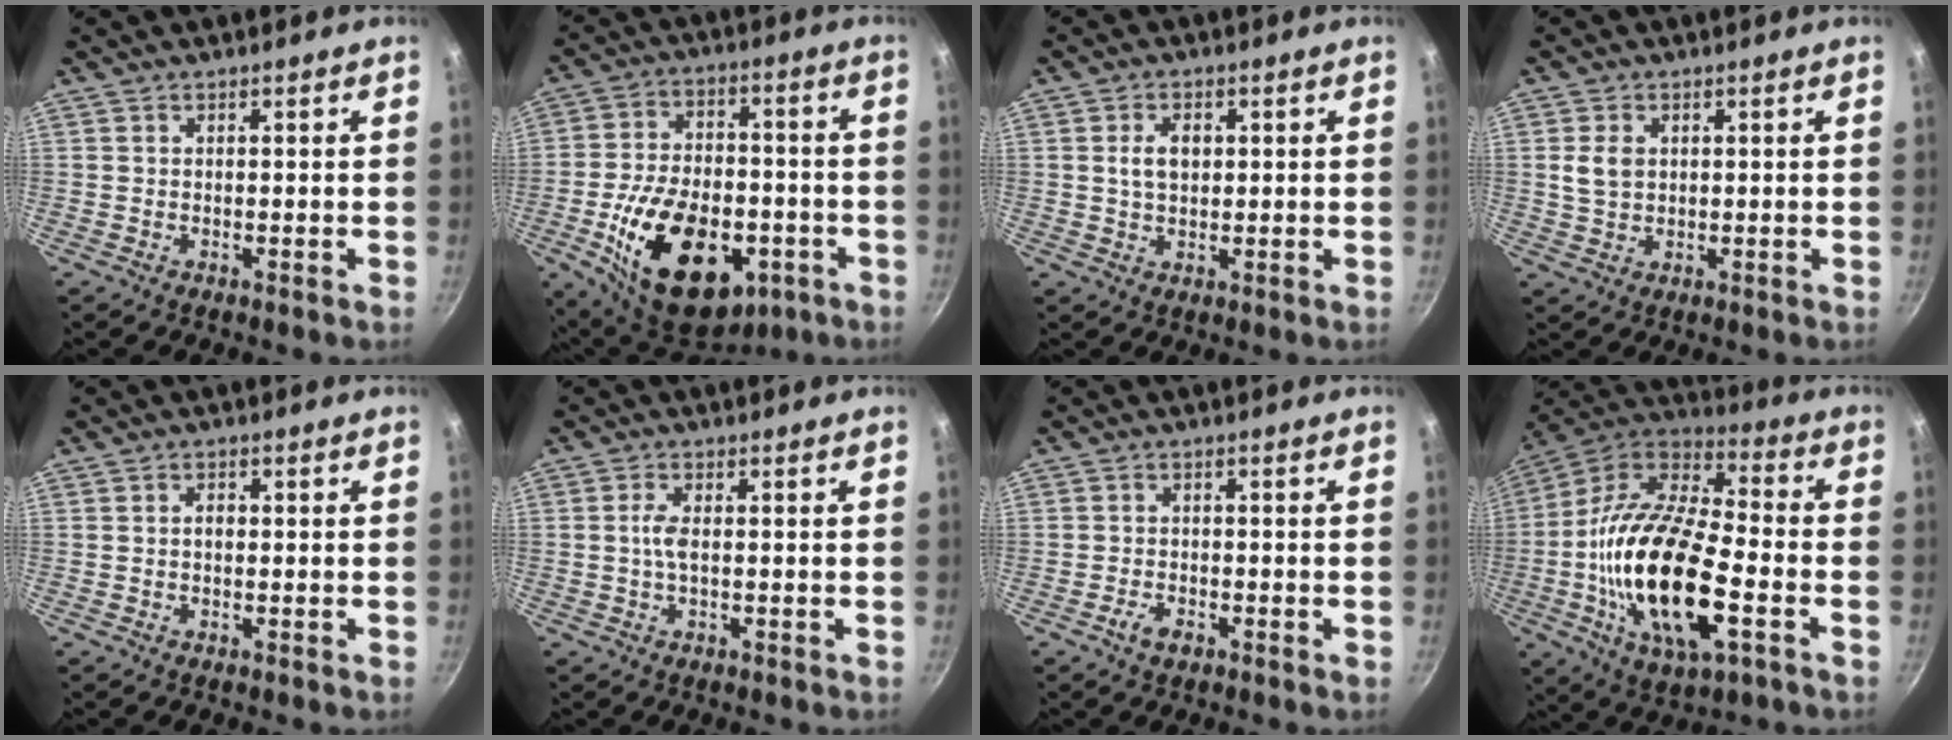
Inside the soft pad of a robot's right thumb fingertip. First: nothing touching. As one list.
[{"total": 23.6, "force": [-7.8, 14.3, 17.1], "torque": [-0.264, 0.029, -0.108]}, {"total": 4.6, "force": [0.8, 3.0, 3.4], "torque": [-0.047, 0.003, 0.014]}, {"total": 4.2, "force": [0.8, 3.1, 2.8], "torque": [-0.048, 0.000, 0.018]}, {"total": 1.6, "force": [0.0, 1.1, 1.2], "torque": [-0.017, 0.007, -0.002]}, {"total": 2.8, "force": [-0.1, 1.0, 2.6], "torque": [-0.062, 0.004, -0.005]}, {"total": 2.6, "force": [-1.6, 1.2, 1.7], "torque": [-0.035, 0.013, -0.032]}, {"total": 25.6, "force": [-5.9, 11.0, 22.3], "torque": [-0.424, 0.025, -0.117]}]